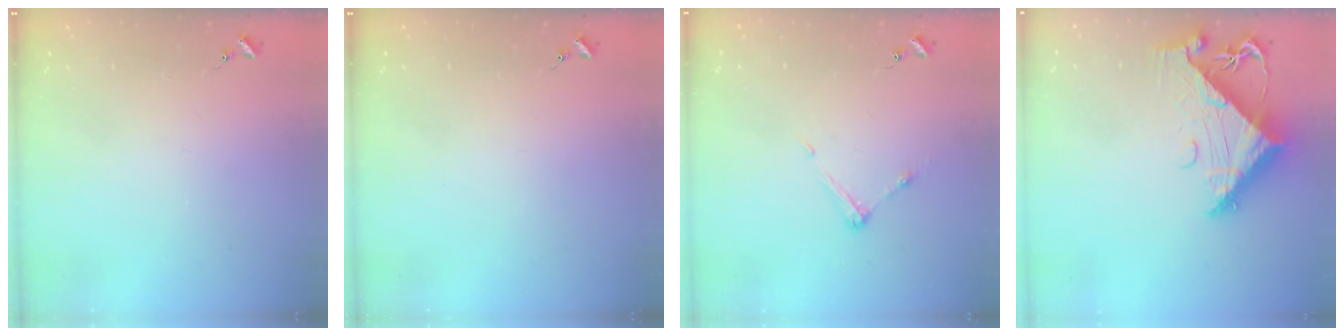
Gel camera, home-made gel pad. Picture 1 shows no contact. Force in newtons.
{"total": 0.0}
{"total": 5.3, "press": 5.2, "slide": 0.2}
{"total": 12.6, "press": 12.5, "slide": 1.3}